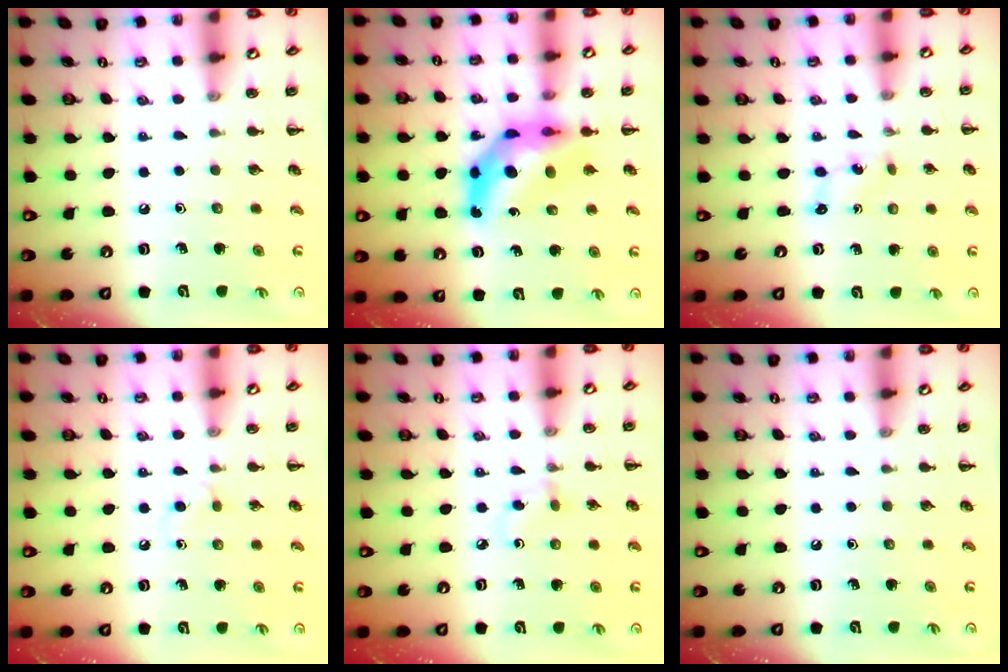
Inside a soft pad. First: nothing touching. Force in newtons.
{"total": 10.2, "press": 9.7, "slide": 3.2}
{"total": 1.7, "press": 1.6, "slide": 0.6}
{"total": 2.2, "press": 2.0, "slide": 1.0}
{"total": 3.5, "press": 3.2, "slide": 1.5}
{"total": 0.0}